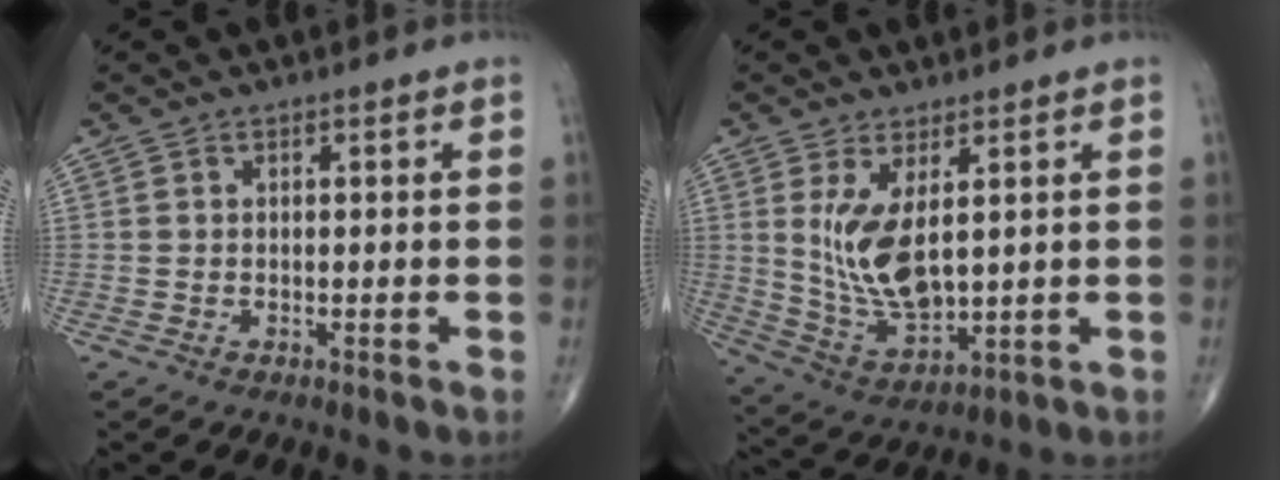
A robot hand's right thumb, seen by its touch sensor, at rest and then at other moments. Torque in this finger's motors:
{"motor_torque": [-0.37, 0.59, 1.23, 0.39, 0.40]}